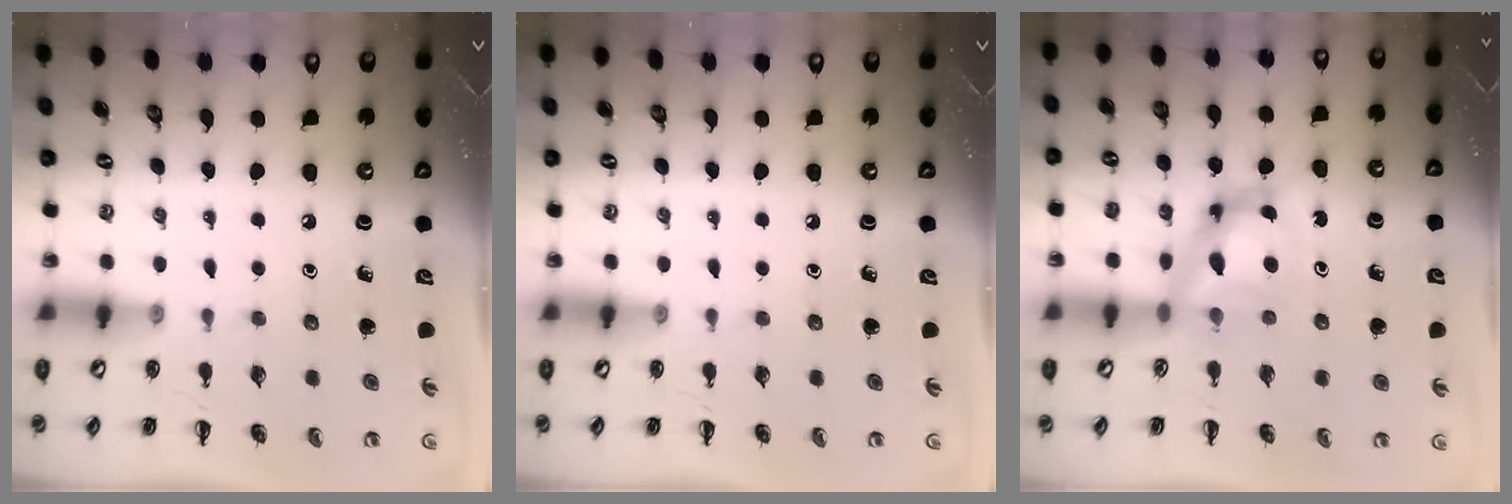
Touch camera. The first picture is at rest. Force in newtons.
{"total": 0.0}
{"total": 7.1, "press": 7.0, "slide": 1.2}